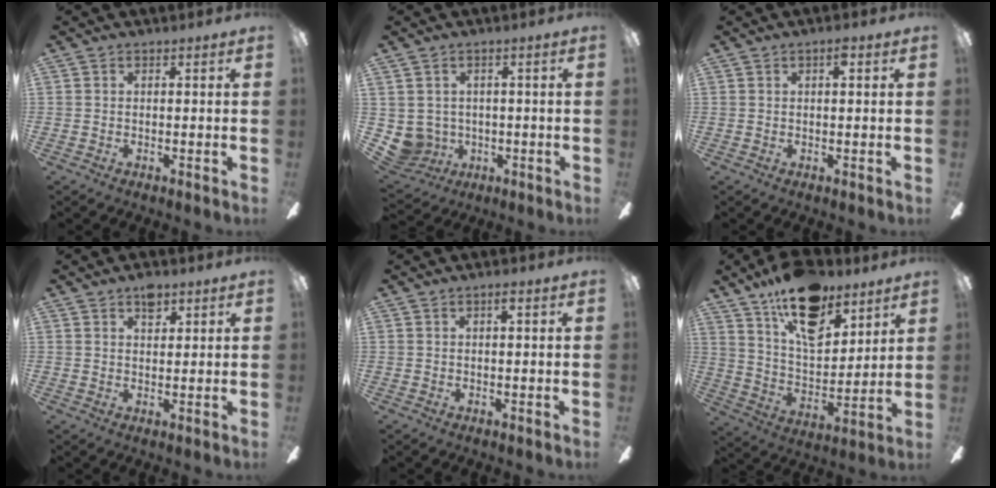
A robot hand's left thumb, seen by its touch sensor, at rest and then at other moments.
{"total": 5.2, "force": [0.6, 5.1, 0.8], "torque": [-0.062, -0.009, 0.014]}
{"total": 2.1, "force": [1.1, 0.7, 1.7], "torque": [-0.028, 0.002, 0.016]}
{"total": 4.4, "force": [2.9, 2.4, 2.2], "torque": [-0.018, -0.011, 0.048]}
{"total": 1.4, "force": [0.9, 0.3, 1.1], "torque": [-0.016, 0.000, 0.012]}
{"total": 19.1, "force": [13.0, 9.2, 10.5], "torque": [-0.173, -0.069, 0.228]}